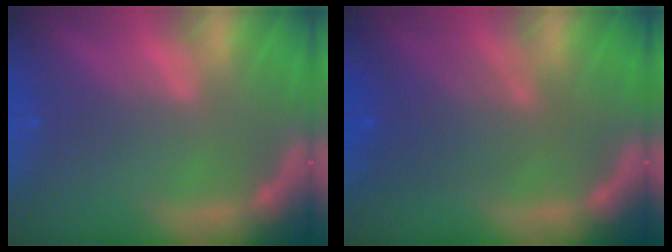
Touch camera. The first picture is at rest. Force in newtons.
{"total": 5.1}